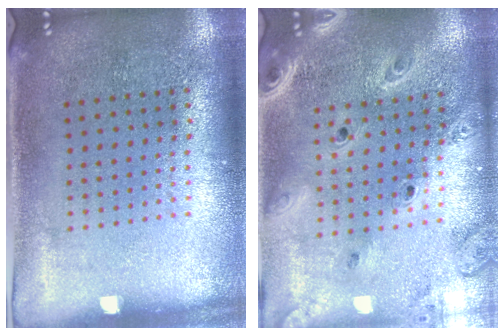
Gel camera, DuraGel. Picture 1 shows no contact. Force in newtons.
{"total": 2.7, "press": 2.3, "slide": 1.4}